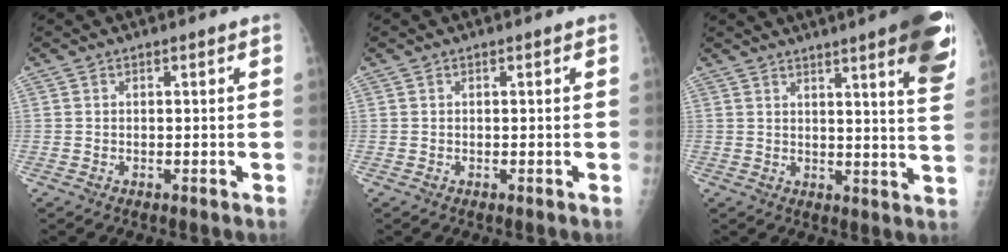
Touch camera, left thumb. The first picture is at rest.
{"total": 0.0}
{"total": 16.4, "force": [9.6, 2.1, 13.1], "torque": [-0.145, -0.037, 0.103]}